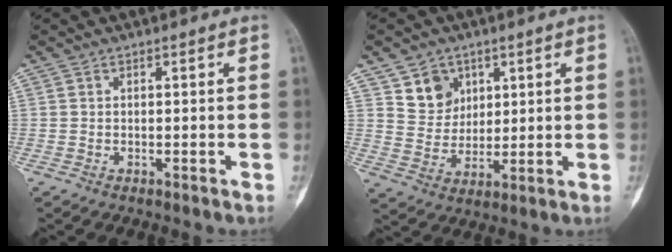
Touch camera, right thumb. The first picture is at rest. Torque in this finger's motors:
{"motor_torque": [-0.56, 1.10, -0.30, 0.10, 0.00]}